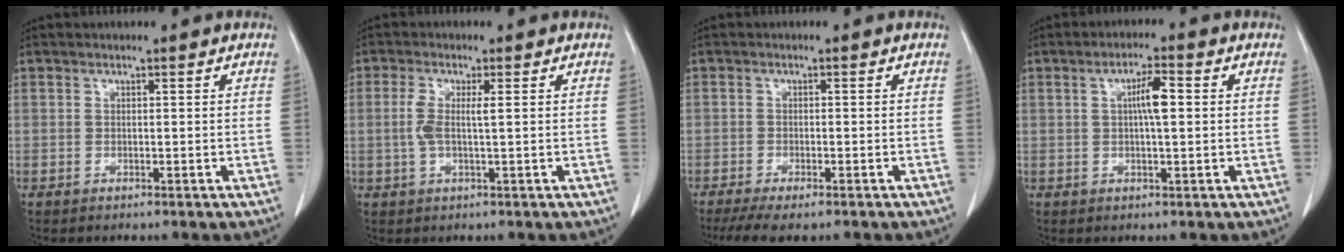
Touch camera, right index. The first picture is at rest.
{"total": 3.7, "force": [0.3, 0.5, 3.7], "torque": [-0.082, 0.006, 0.006]}
{"total": 6.7, "force": [-5.2, 1.2, 4.0], "torque": [-0.061, -0.012, -0.080]}
{"total": 4.2, "force": [0.6, 0.6, 4.1], "torque": [-0.073, 0.006, 0.008]}